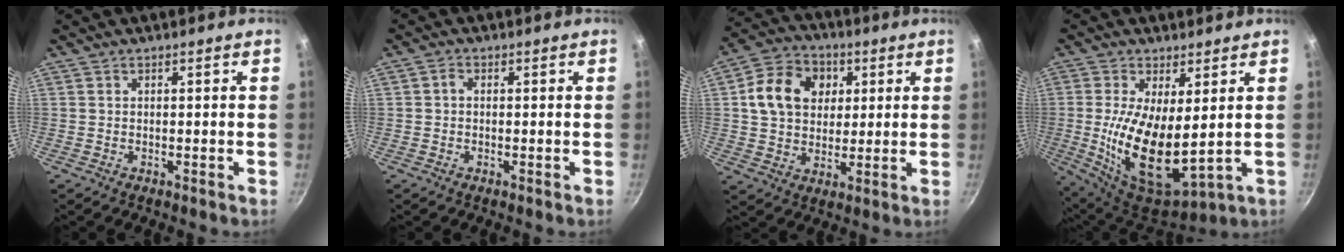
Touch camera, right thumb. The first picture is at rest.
{"total": 1.4, "force": [-0.1, 1.2, 0.8], "torque": [-0.016, 0.006, -0.004]}
{"total": 7.5, "force": [0.4, 5.1, 5.5], "torque": [-0.087, 0.020, -0.004]}
{"total": 15.6, "force": [0.8, 6.6, 14.1], "torque": [-0.262, -0.028, 0.028]}